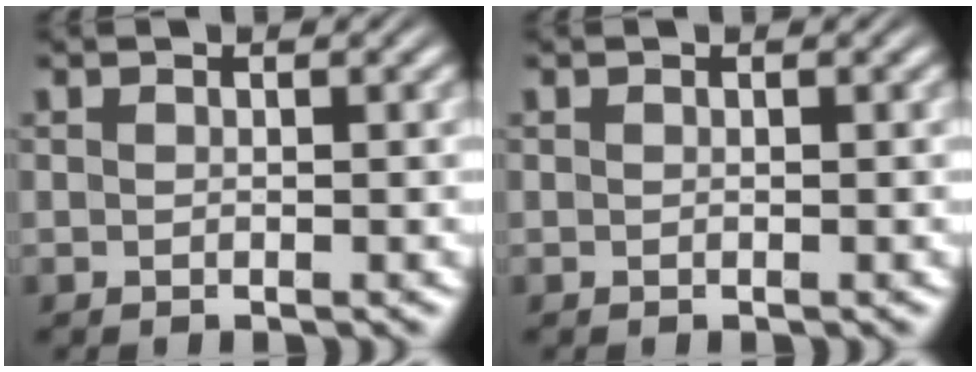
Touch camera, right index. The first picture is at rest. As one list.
[{"total": 0.0}]